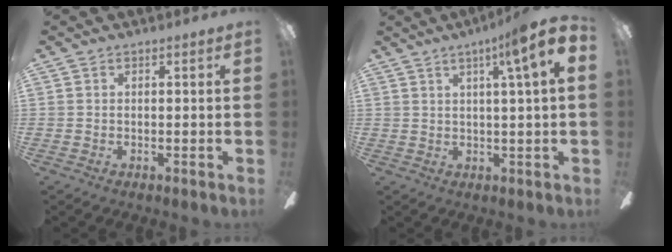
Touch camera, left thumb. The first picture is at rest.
{"total": 9.4, "force": [4.6, 0.2, 8.2], "torque": [-0.123, -0.020, 0.065]}